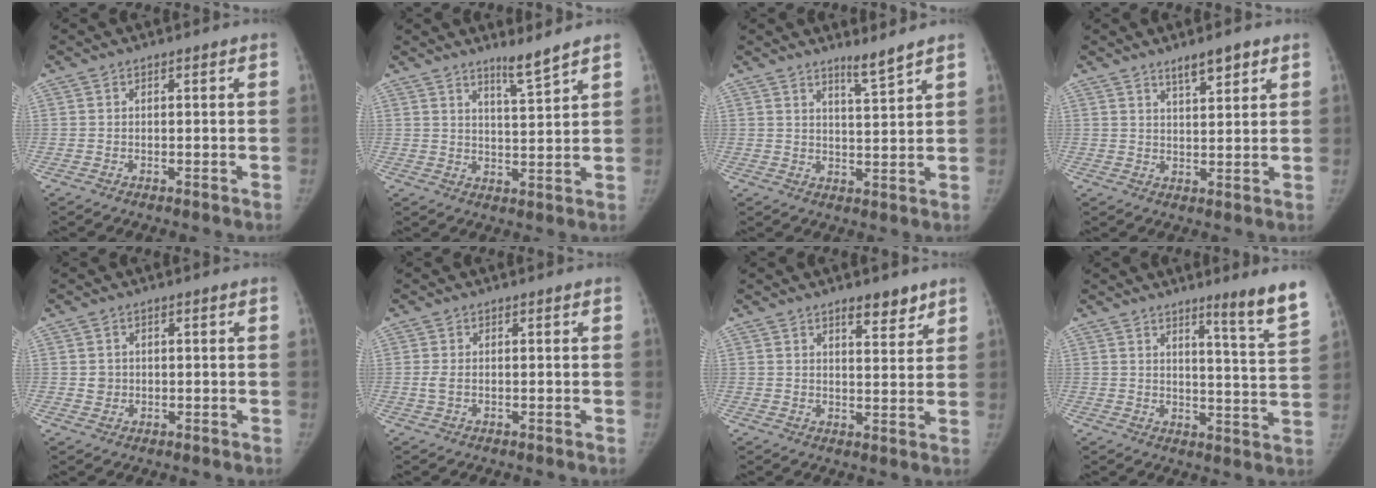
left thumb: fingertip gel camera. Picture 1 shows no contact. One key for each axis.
{"total": 4.6, "fx": 3.9, "fy": -0.4, "fz": 2.5, "tx": -0.036, "ty": -0.041, "tz": 0.069}
{"total": 3.9, "fx": 3.3, "fy": -0.4, "fz": 2.0, "tx": -0.029, "ty": -0.037, "tz": 0.060}
{"total": 4.8, "fx": 3.4, "fy": 1.2, "fz": 3.1, "tx": -0.036, "ty": -0.023, "tz": 0.055}
{"total": 1.6, "fx": 0.1, "fy": 1.6, "fz": 0.4, "tx": 0.002, "ty": 0.000, "tz": 0.006}
{"total": 1.4, "fx": 0.0, "fy": 0.7, "fz": 1.2, "tx": -0.031, "ty": 0.004, "tz": 0.006}
{"total": 5.2, "fx": 3.8, "fy": 1.9, "fz": 3.0, "tx": -0.020, "ty": -0.026, "tz": 0.055}
{"total": 9.3, "fx": 6.6, "fy": -0.8, "fz": 6.5, "tx": -0.081, "ty": -0.060, "tz": 0.088}